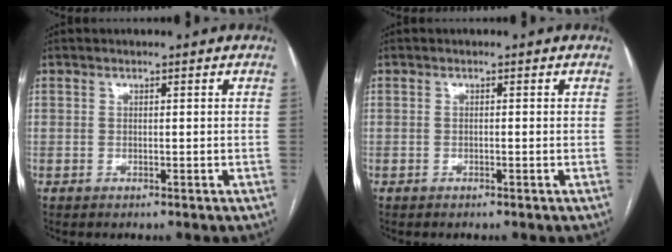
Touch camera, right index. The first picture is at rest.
{"total": 0.0}